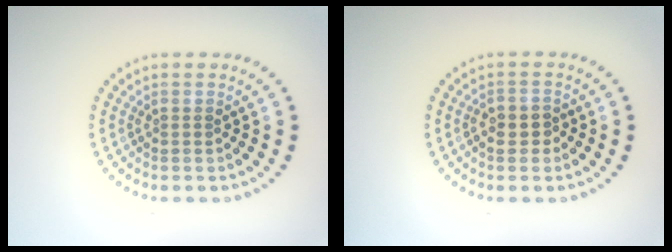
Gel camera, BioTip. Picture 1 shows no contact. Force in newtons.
{"total": 1.5, "press": 1.3, "slide": 0.6}